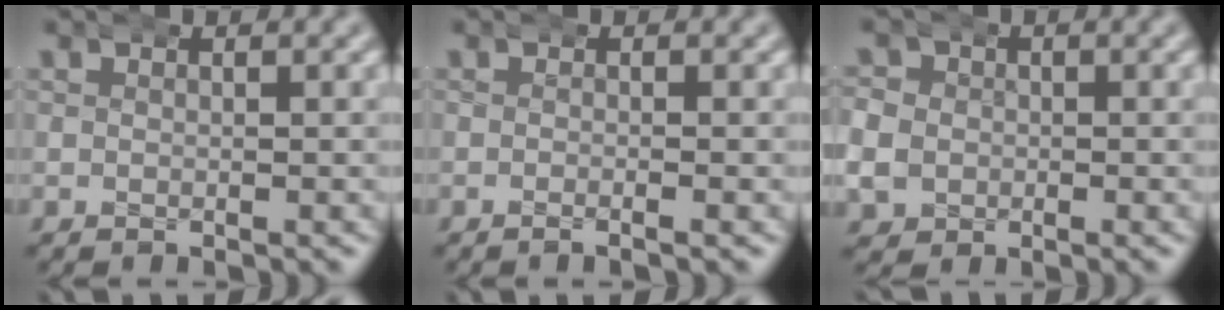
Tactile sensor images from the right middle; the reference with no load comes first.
{"total": 0.9, "force": [-0.5, -0.3, 0.6], "torque": [-0.011, 0.008, -0.015]}
{"total": 3.3, "force": [-0.3, 3.2, 0.8], "torque": [-0.024, -0.001, -0.006]}